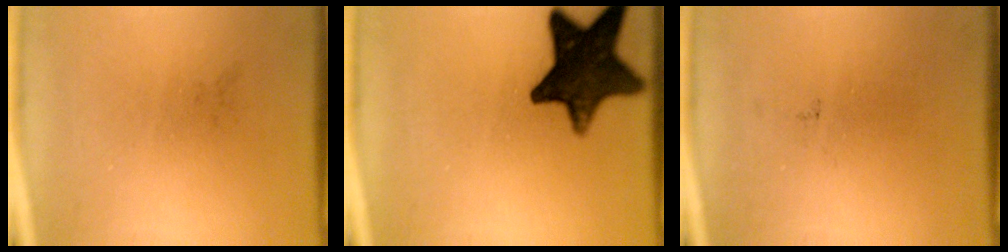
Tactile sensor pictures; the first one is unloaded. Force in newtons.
{"total": 14.5}
{"total": 0.0}